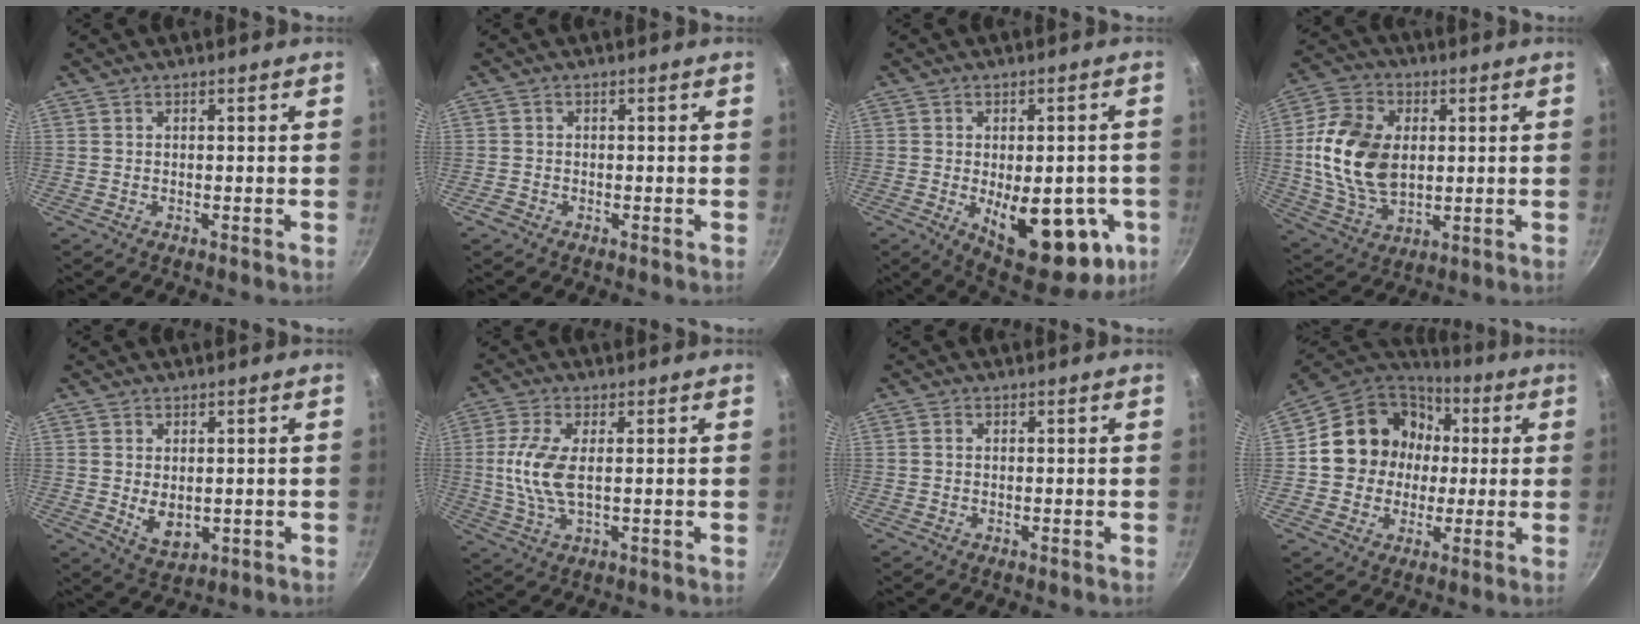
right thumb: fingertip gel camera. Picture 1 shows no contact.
{"total": 1.5, "force": [-1.0, 1.1, 0.3], "torque": [-0.006, 0.007, -0.017]}
{"total": 20.2, "force": [-5.1, 9.7, 16.9], "torque": [-0.174, -0.009, -0.051]}
{"total": 17.0, "force": [1.4, 11.4, 12.6], "torque": [-0.224, -0.003, 0.030]}
{"total": 5.3, "force": [0.1, 3.5, 4.0], "torque": [-0.059, -0.015, 0.014]}
{"total": 8.2, "force": [0.5, 3.3, 7.4], "torque": [-0.166, -0.001, 0.009]}
{"total": 0.8, "force": [0.1, 0.6, 0.5], "torque": [-0.008, 0.004, 0.000]}
{"total": 17.0, "force": [1.5, 15.1, 7.7], "torque": [-0.104, 0.034, 0.018]}